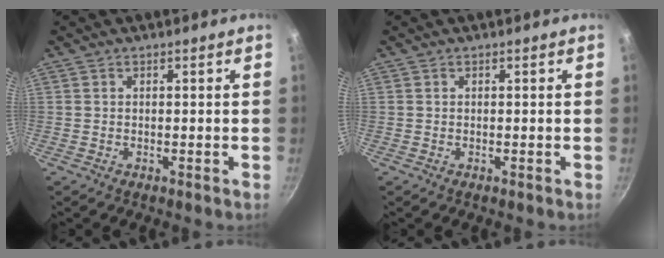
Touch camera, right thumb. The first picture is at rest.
{"total": 0.0}